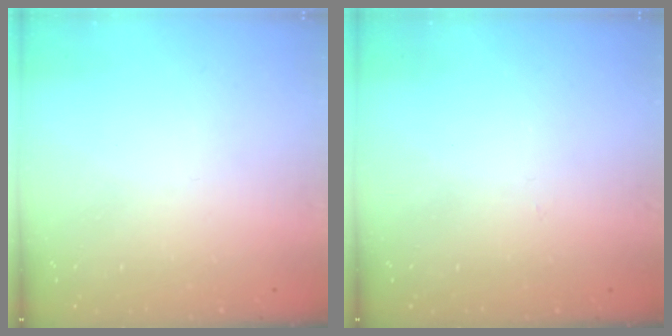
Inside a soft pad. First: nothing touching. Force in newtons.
{"total": 2.8, "press": 2.8, "slide": 0.4}